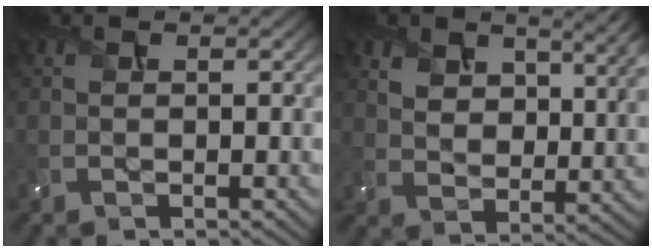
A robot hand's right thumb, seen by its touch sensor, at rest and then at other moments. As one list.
[{"total": 8.2, "force": [4.4, 4.7, 5.0], "torque": [-0.105, -0.008, 0.085]}]